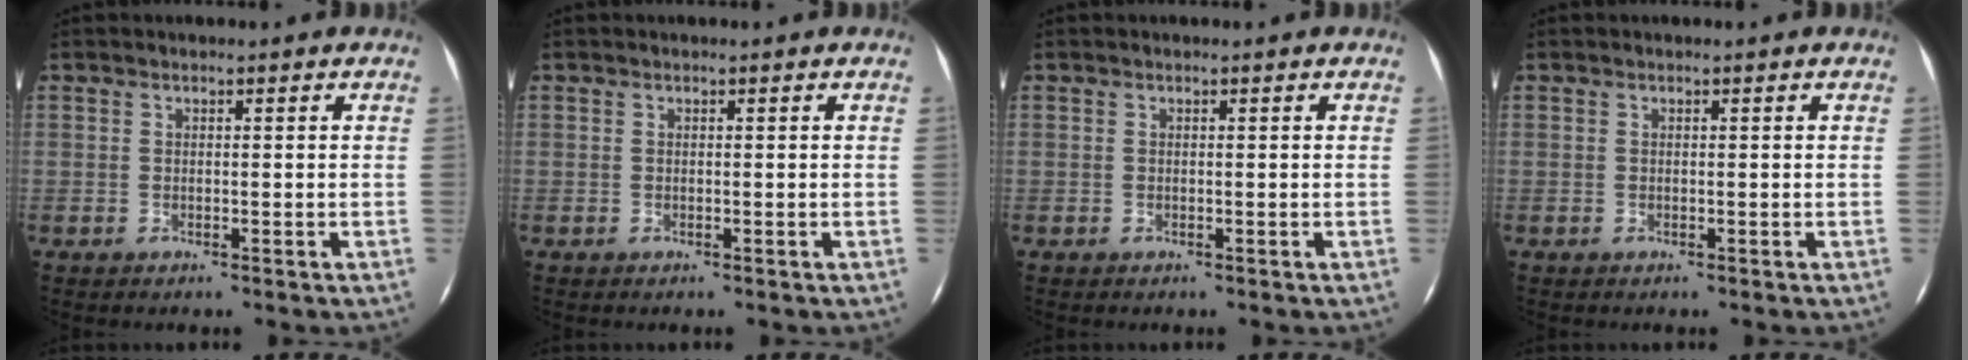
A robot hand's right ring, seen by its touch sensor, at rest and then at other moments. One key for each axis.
{"total": 0.0}
{"total": 0.0}
{"total": 0.0}